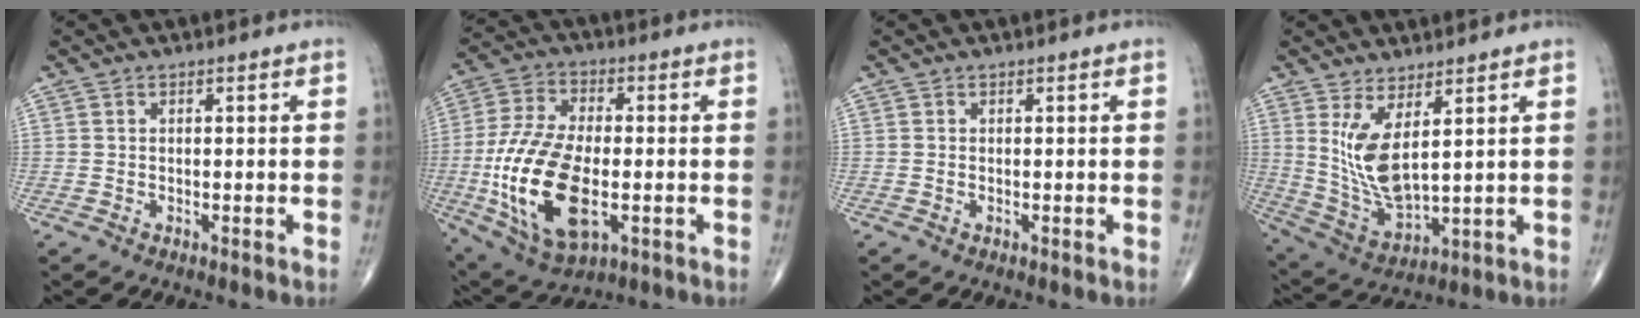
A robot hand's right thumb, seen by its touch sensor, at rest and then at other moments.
{"total": 19.4, "force": [-3.5, 9.6, 16.5], "torque": [-0.337, -0.001, -0.052]}
{"total": 0.0}
{"total": 10.0, "force": [3.4, 3.5, 8.7], "torque": [-0.178, -0.041, 0.083]}